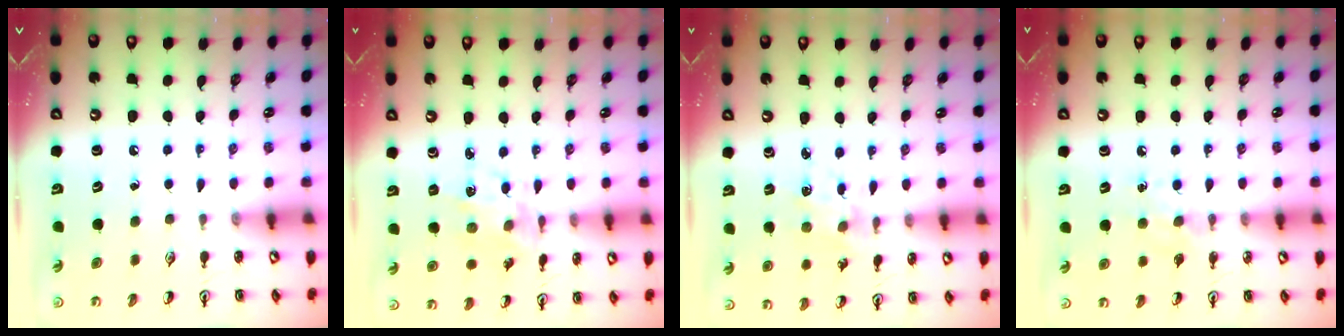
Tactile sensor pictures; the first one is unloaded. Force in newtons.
{"total": 4.4, "press": 4.3, "slide": 1.1}
{"total": 2.3, "press": 2.3, "slide": 0.4}
{"total": 5.7, "press": 5.7, "slide": 0.6}